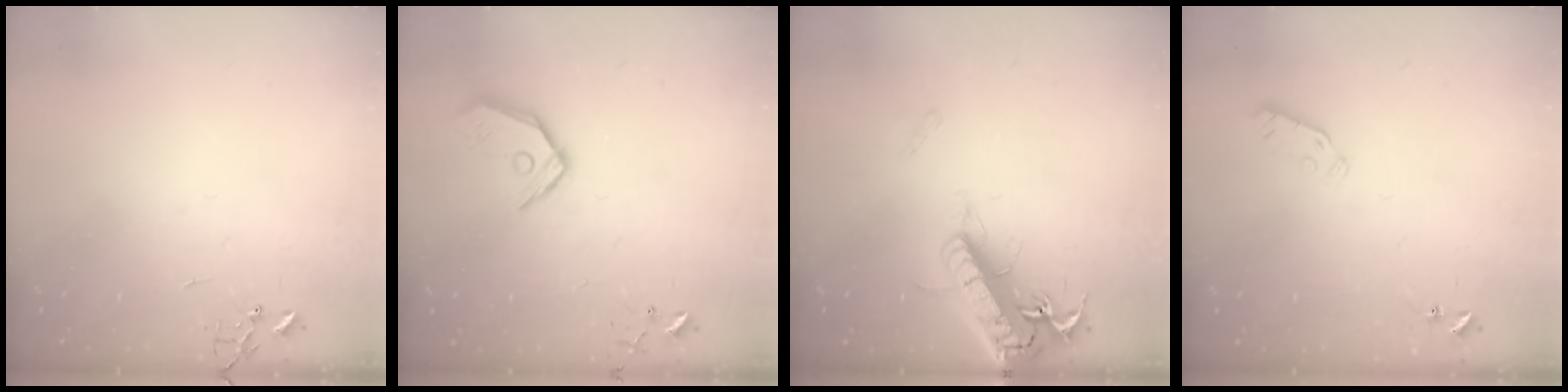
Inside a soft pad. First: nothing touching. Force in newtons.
{"total": 12.4, "press": 12.2, "slide": 1.9}
{"total": 20.1, "press": 19.7, "slide": 3.9}
{"total": 3.8, "press": 3.7, "slide": 0.8}